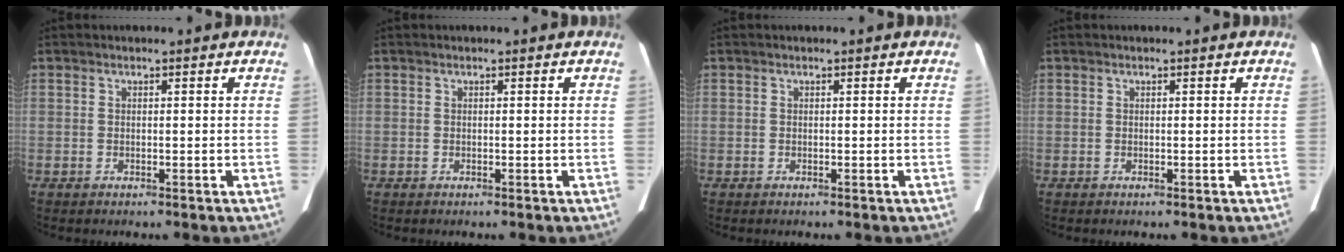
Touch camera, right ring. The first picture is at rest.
{"total": 0.0}
{"total": 0.0}
{"total": 0.0}